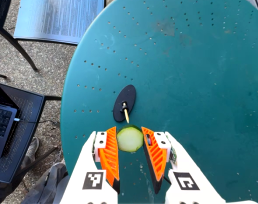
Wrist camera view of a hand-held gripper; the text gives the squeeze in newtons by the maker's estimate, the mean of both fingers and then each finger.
{"total": 10.2, "left": 10.4, "right": 10.0}